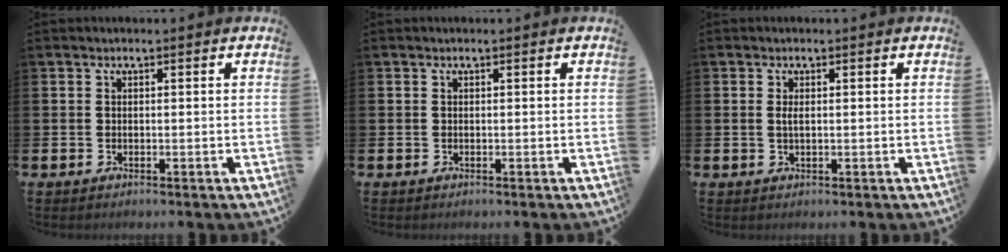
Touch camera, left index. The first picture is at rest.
{"total": 0.0}
{"total": 1.1, "force": [0.3, 0.4, 1.0], "torque": [-0.017, 0.001, 0.002]}